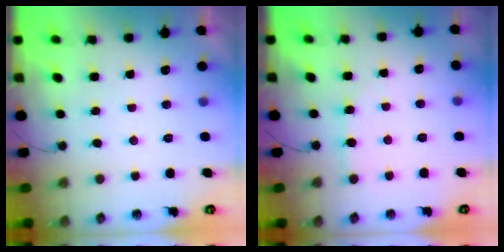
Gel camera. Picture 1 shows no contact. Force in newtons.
{"total": 3.8, "press": 3.8, "slide": 0.4}